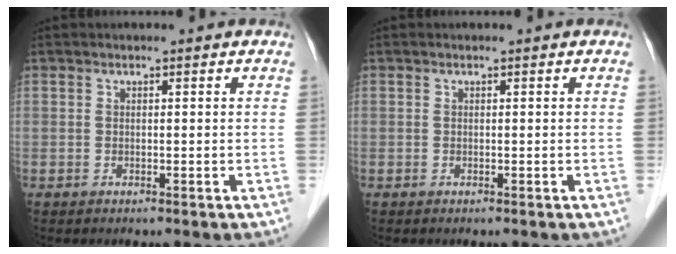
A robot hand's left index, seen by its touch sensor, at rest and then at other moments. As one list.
[{"total": 0.0}]